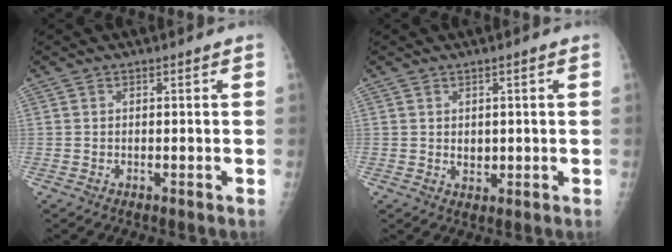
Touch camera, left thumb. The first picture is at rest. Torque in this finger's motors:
{"motor_torque": [1.61, 2.15, 0.48, 0.20, -0.01]}